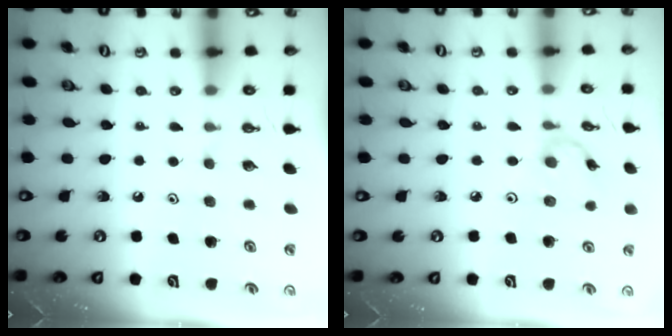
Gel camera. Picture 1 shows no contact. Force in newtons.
{"total": 4.2, "press": 4.2, "slide": 0.2}